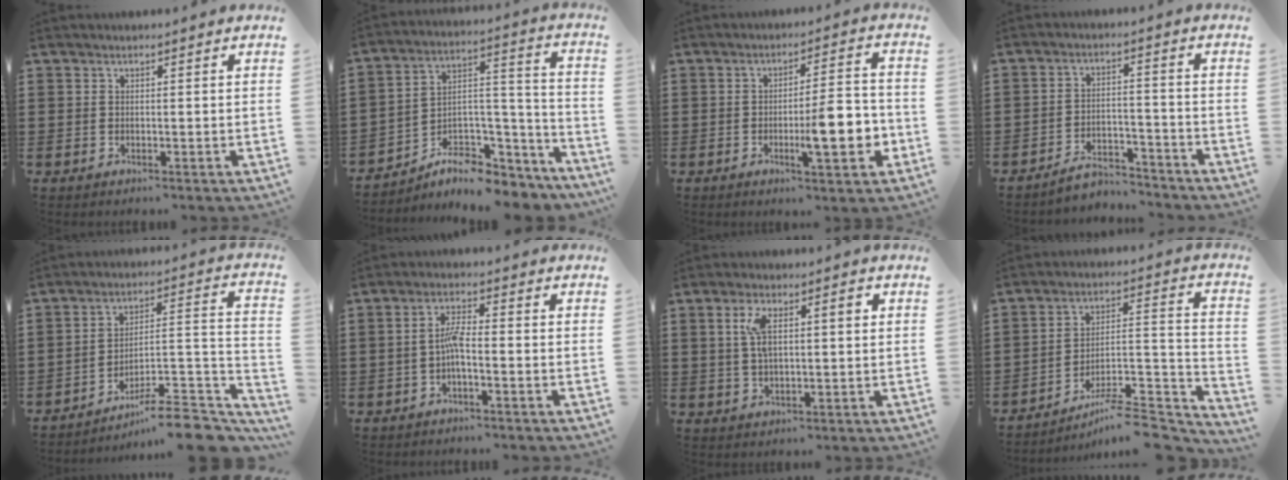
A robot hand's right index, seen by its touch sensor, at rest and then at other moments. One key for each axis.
{"total": 6.1, "fx": -5.0, "fy": 2.9, "fz": 1.8, "tx": -0.029, "ty": 0.002, "tz": -0.089}
{"total": 9.2, "fx": -2.4, "fy": 2.3, "fz": 8.5, "tx": -0.118, "ty": -0.002, "tz": -0.037}
{"total": 4.6, "fx": -4.5, "fy": 0.4, "fz": 1.0, "tx": -0.023, "ty": 0.005, "tz": -0.091}
{"total": 9.3, "fx": -7.6, "fy": 1.3, "fz": 5.2, "tx": -0.070, "ty": 0.010, "tz": -0.146}
{"total": 3.6, "fx": -1.0, "fy": 0.7, "fz": 3.4, "tx": -0.073, "ty": -0.001, "tz": -0.022}
{"total": 6.1, "fx": 1.4, "fy": 2.1, "fz": 5.5, "tx": -0.103, "ty": 0.008, "tz": 0.019}
{"total": 8.0, "fx": -6.8, "fy": 1.3, "fz": 4.0, "tx": -0.055, "ty": 0.005, "tz": -0.128}